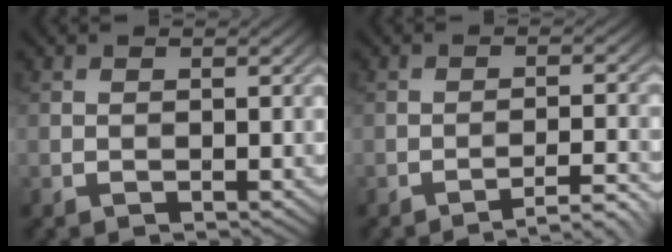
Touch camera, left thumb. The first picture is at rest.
{"total": 4.2, "force": [-3.4, 0.3, 2.4], "torque": [-0.038, 0.016, -0.056]}